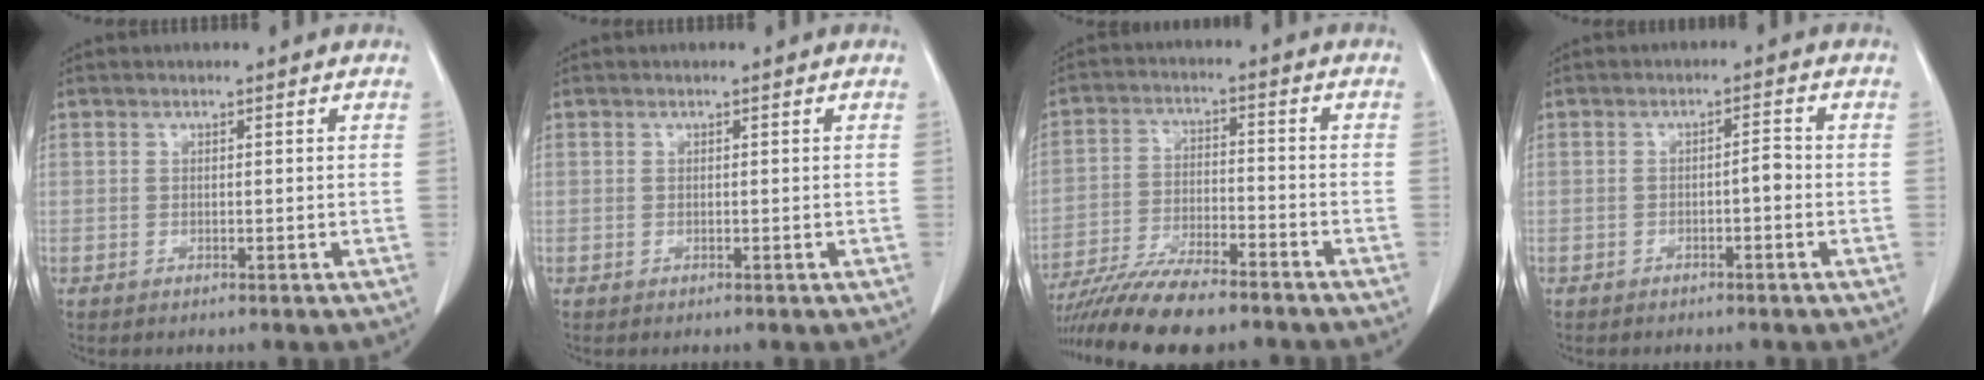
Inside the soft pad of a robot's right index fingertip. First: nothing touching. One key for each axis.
{"total": 0.0}
{"total": 15.1, "fx": -12.9, "fy": 2.4, "fz": 7.5, "tx": -0.140, "ty": -0.018, "tz": -0.215}
{"total": 1.9, "fx": -0.8, "fy": 0.4, "fz": 1.7, "tx": -0.025, "ty": 0.004, "tz": -0.012}